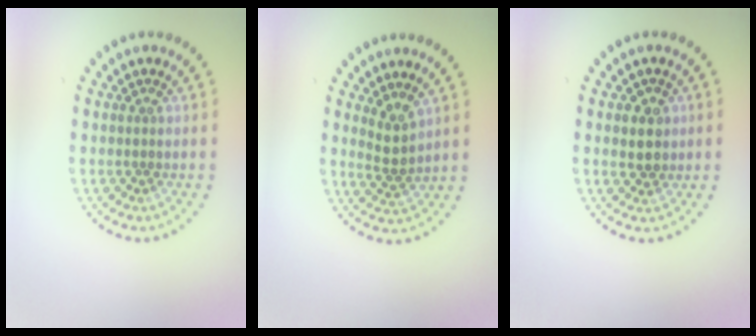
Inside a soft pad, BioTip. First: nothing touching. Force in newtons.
{"total": 1.7, "press": 1.4, "slide": 1.1}
{"total": 2.0, "press": 1.9, "slide": 0.4}